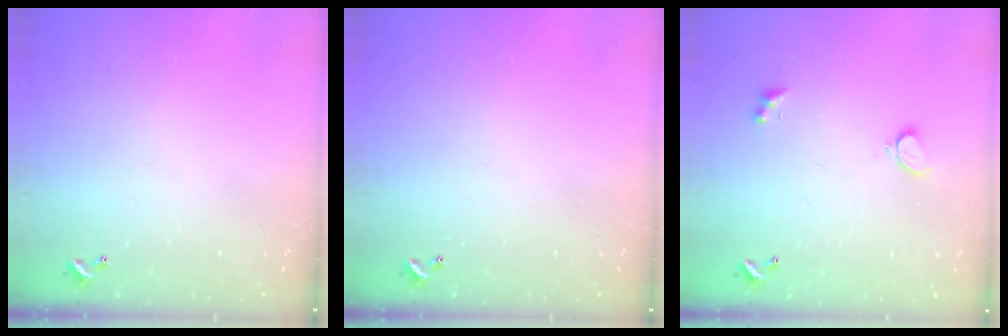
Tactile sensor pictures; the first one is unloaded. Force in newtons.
{"total": 0.0}
{"total": 1.6, "press": 1.5, "slide": 0.5}